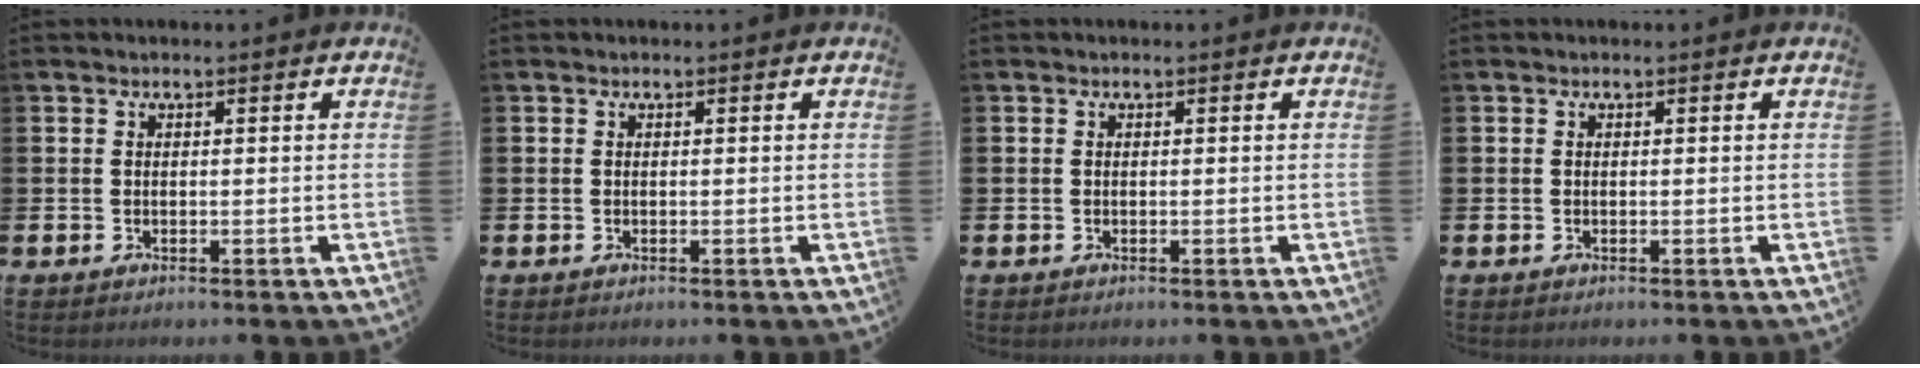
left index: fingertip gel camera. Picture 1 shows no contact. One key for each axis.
{"total": 0.0}
{"total": 0.0}
{"total": 0.0}